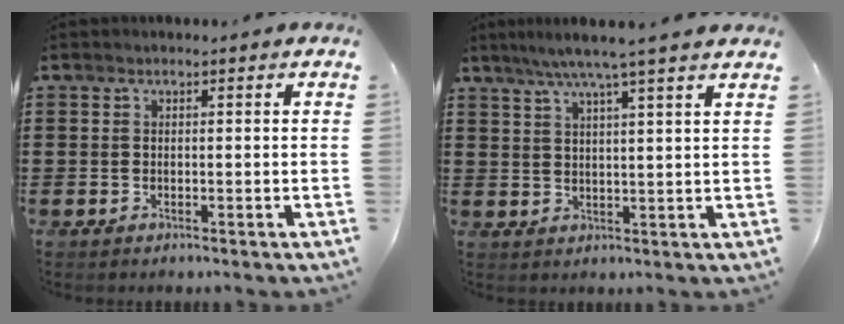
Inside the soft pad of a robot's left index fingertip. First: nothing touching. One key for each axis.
{"total": 5.3, "fx": 4.2, "fy": -0.9, "fz": 3.0, "tx": -0.070, "ty": -0.012, "tz": 0.072}